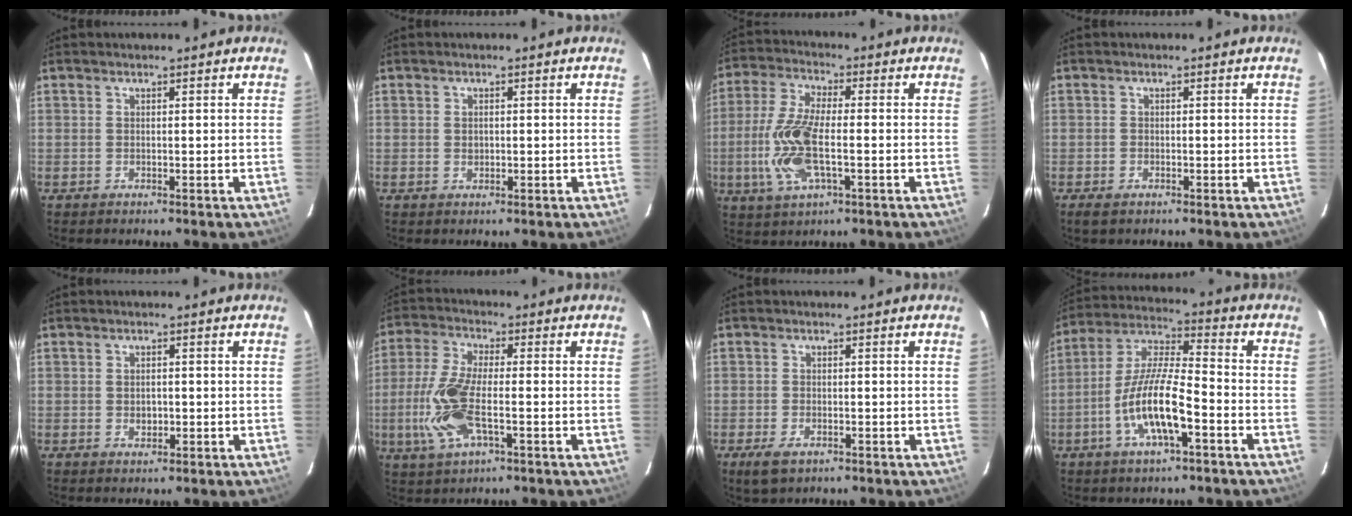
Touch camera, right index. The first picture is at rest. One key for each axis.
{"total": 1.2, "fx": 0.0, "fy": 1.0, "fz": 0.8, "tx": -0.013, "ty": 0.003, "tz": 0.000}
{"total": 12.4, "fx": -2.6, "fy": 4.2, "fz": 11.4, "tx": -0.248, "ty": -0.004, "tz": -0.054}
{"total": 2.0, "fx": -1.3, "fy": 1.1, "fz": 1.1, "tx": -0.020, "ty": -0.005, "tz": -0.024}
{"total": 2.1, "fx": -0.4, "fy": 1.6, "fz": 1.4, "tx": -0.023, "ty": 0.003, "tz": -0.005}
{"total": 12.3, "fx": -3.1, "fy": 4.3, "fz": 11.0, "tx": -0.248, "ty": -0.005, "tz": -0.063}
{"total": 4.1, "fx": -2.3, "fy": 2.1, "fz": 2.6, "tx": -0.061, "ty": -0.010, "tz": -0.040}
{"total": 13.0, "fx": -5.2, "fy": 2.9, "fz": 11.5, "tx": -0.235, "ty": -0.001, "tz": -0.102}